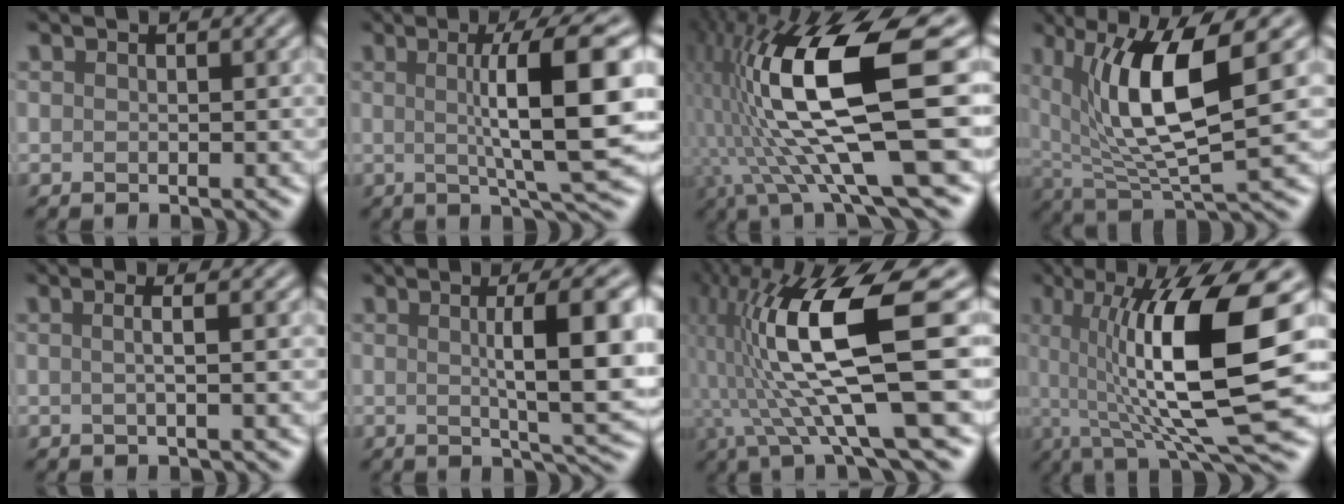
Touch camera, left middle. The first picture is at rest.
{"total": 10.0, "force": [1.1, 1.7, 9.8], "torque": [-0.119, 0.009, 0.023]}
{"total": 13.8, "force": [0.8, 4.3, 13.1], "torque": [-0.255, -0.010, 0.023]}
{"total": 9.0, "force": [2.5, 2.4, 8.3], "torque": [-0.152, -0.004, 0.055]}
{"total": 2.1, "force": [0.4, 0.9, 1.9], "torque": [-0.012, 0.007, -0.016]}
{"total": 8.7, "force": [1.0, 1.7, 8.5], "torque": [-0.105, 0.012, 0.021]}
{"total": 12.9, "force": [0.3, 2.9, 12.6], "torque": [-0.241, 0.008, 0.014]}
{"total": 12.6, "force": [0.9, 3.0, 12.2], "torque": [-0.188, 0.005, 0.021]}